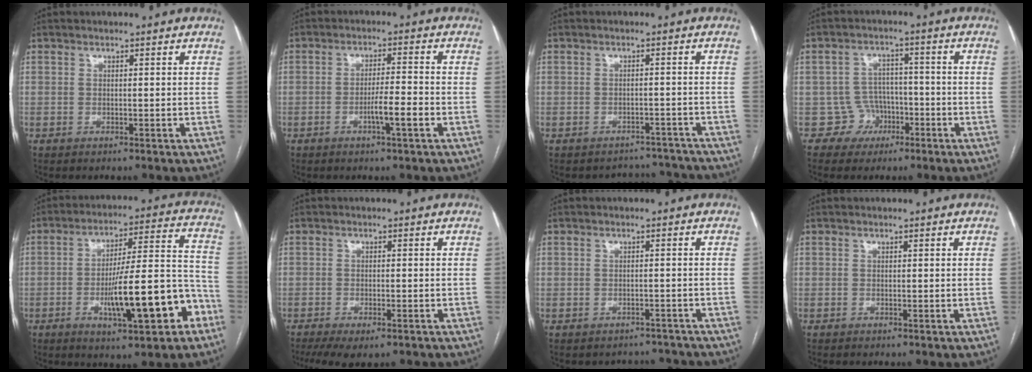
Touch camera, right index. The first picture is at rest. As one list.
[{"total": 4.6, "force": [-1.9, 0.0, 4.2], "torque": [-0.069, -0.003, -0.034]}, {"total": 6.2, "force": [-5.6, 2.4, -1.1], "torque": [0.027, 0.028, -0.060]}, {"total": 4.9, "force": [-2.1, 4.4, -0.5], "torque": [0.020, 0.016, -0.030]}, {"total": 16.4, "force": [-6.4, 3.1, 14.8], "torque": [-0.228, 0.016, -0.087]}, {"total": 7.2, "force": [-5.1, 2.5, 4.4], "torque": [-0.067, -0.013, -0.078]}, {"total": 3.7, "force": [-3.2, 1.8, -0.7], "torque": [0.009, 0.019, -0.040]}, {"total": 0.0}]